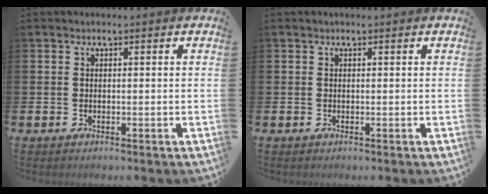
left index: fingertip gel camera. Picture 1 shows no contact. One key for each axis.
{"total": 0.0}